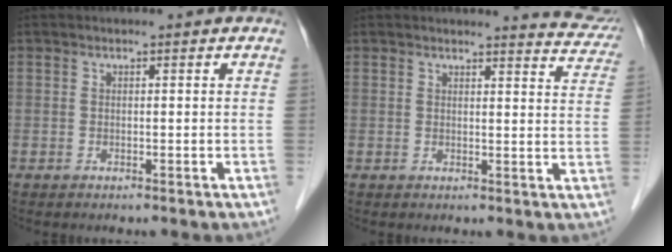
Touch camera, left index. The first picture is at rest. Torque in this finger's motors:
{"motor_torque": [0.14, -0.47, 0.03, 0.00]}